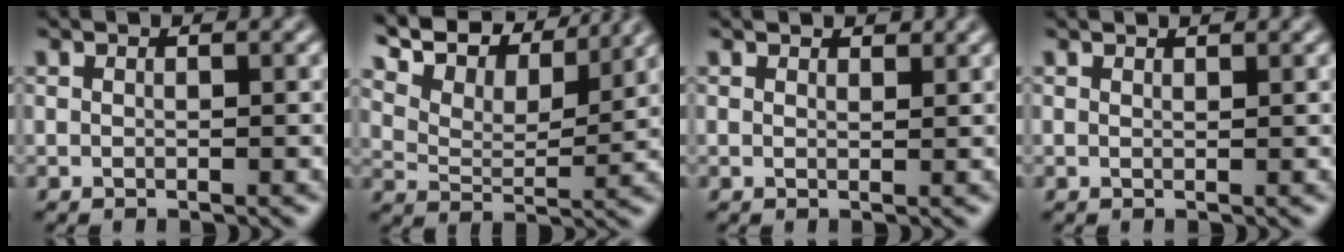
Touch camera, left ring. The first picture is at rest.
{"total": 9.5, "force": [7.9, 2.5, 4.7], "torque": [-0.118, 0.026, 0.111]}
{"total": 2.0, "force": [1.8, 0.7, 0.7], "torque": [-0.010, 0.014, 0.009]}
{"total": 1.0, "force": [0.9, 0.3, 0.4], "torque": [-0.002, 0.008, 0.002]}